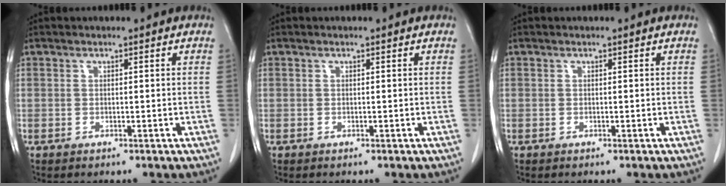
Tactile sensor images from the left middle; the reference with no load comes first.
{"total": 0.0}
{"total": 0.0}